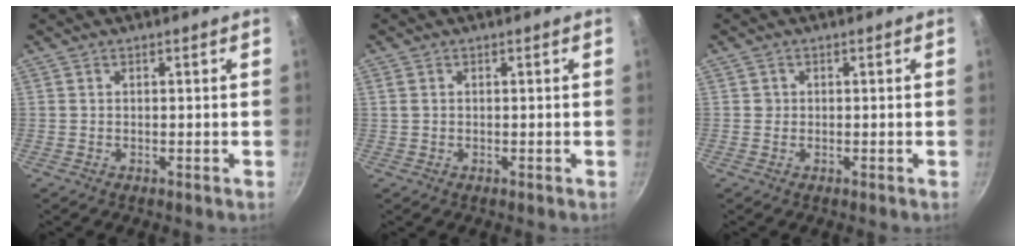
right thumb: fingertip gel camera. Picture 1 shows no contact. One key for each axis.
{"total": 1.3, "fx": 0.5, "fy": 0.9, "fz": 0.7, "tx": -0.013, "ty": 0.003, "tz": 0.011}
{"total": 0.9, "fx": 0.2, "fy": 0.9, "fz": 0.1, "tx": 0.005, "ty": 0.004, "tz": 0.002}